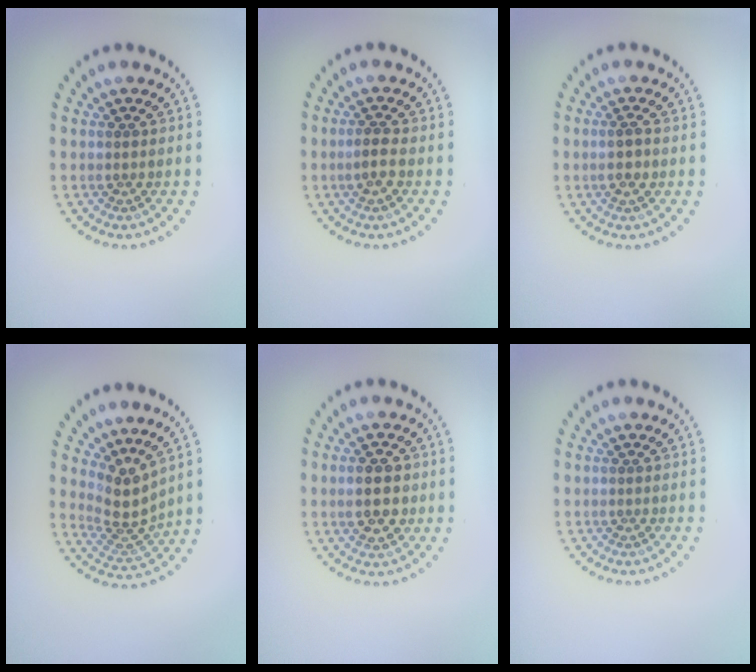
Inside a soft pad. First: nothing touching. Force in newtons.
{"total": 1.8, "press": 1.7, "slide": 0.5}
{"total": 1.2, "press": 1.1, "slide": 0.5}
{"total": 3.6, "press": 2.5, "slide": 2.5}
{"total": 4.4, "press": 4.4, "slide": 0.1}
{"total": 0.0}